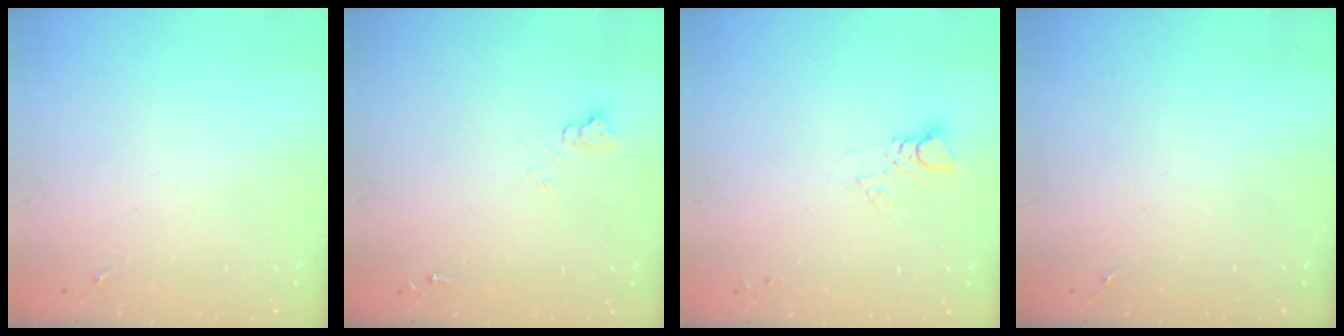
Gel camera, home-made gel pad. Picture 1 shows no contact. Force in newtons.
{"total": 4.8, "press": 4.8, "slide": 0.6}
{"total": 3.6, "press": 3.6, "slide": 0.1}
{"total": 0.0}